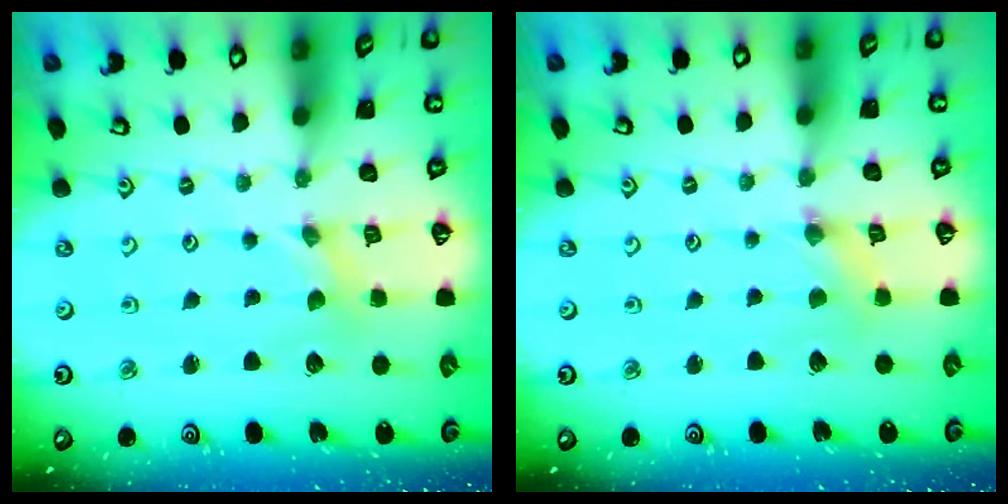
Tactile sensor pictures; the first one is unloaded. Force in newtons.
{"total": 1.4, "press": 1.3, "slide": 0.3}